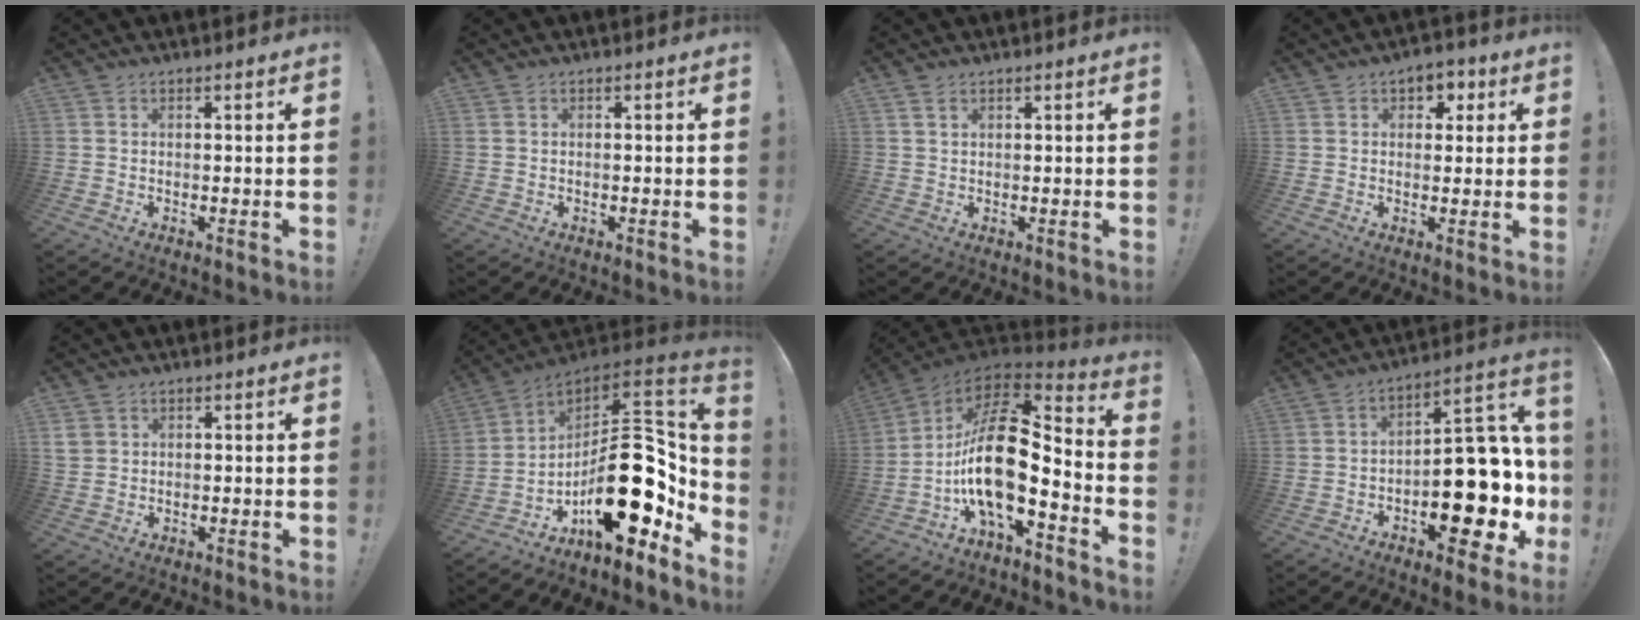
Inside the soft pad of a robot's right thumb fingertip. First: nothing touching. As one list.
[{"total": 0.5, "force": [-0.3, 0.4, -0.1], "torque": [0.000, 0.002, -0.005]}, {"total": 2.1, "force": [1.2, 1.1, 1.4], "torque": [-0.025, 0.000, 0.023]}, {"total": 4.5, "force": [1.5, 3.8, 2.0], "torque": [-0.009, -0.003, 0.022]}, {"total": 3.3, "force": [0.9, 3.0, 1.2], "torque": [-0.010, 0.000, 0.019]}, {"total": 25.2, "force": [-4.7, 11.7, 21.8], "torque": [-0.315, 0.003, -0.066]}, {"total": 19.9, "force": [-2.3, 7.9, 18.2], "torque": [-0.354, 0.002, -0.043]}, {"total": 20.9, "force": [-6.1, 10.8, 16.9], "torque": [-0.192, 0.043, -0.080]}]